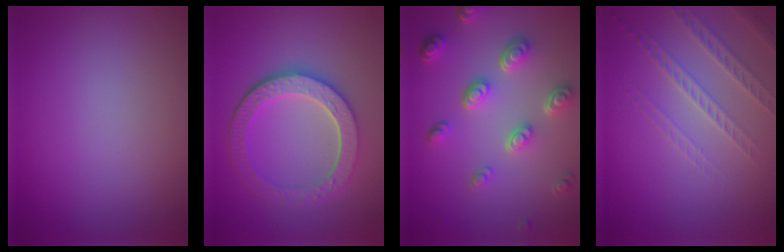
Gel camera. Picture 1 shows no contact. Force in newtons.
{"total": 5.2, "press": 4.4, "slide": 2.8}
{"total": 4.9, "press": 3.7, "slide": 3.2}
{"total": 1.9, "press": 1.7, "slide": 0.8}